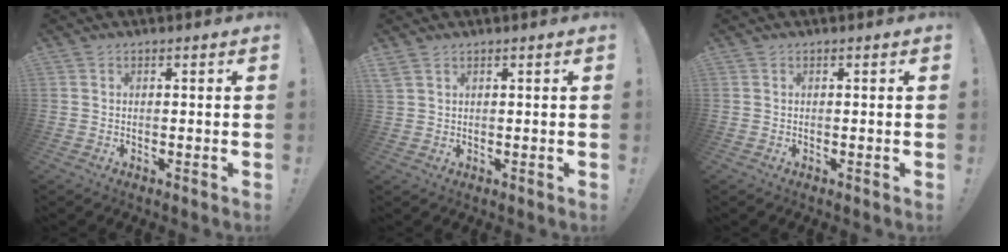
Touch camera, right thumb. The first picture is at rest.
{"total": 2.0, "force": [1.2, 0.8, 1.3], "torque": [-0.027, 0.000, 0.024]}
{"total": 0.0}